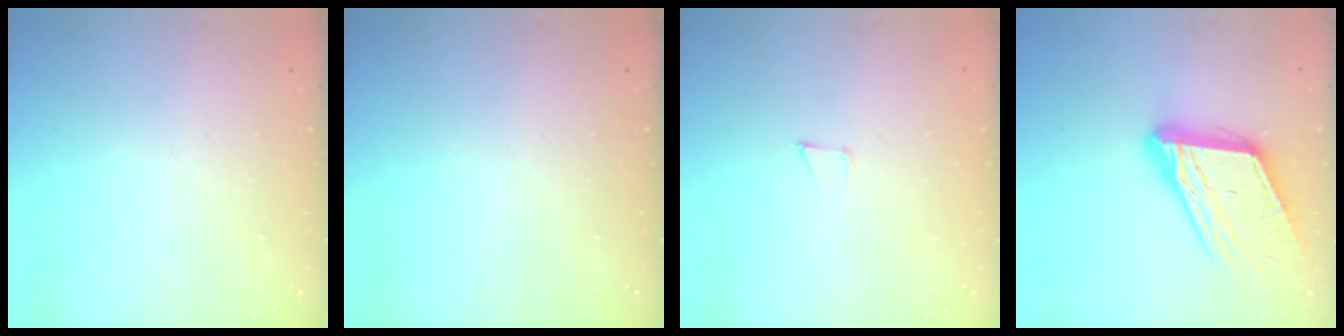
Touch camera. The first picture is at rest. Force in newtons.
{"total": 0.0}
{"total": 2.6, "press": 2.6, "slide": 0.2}
{"total": 18.3, "press": 18.2, "slide": 1.8}